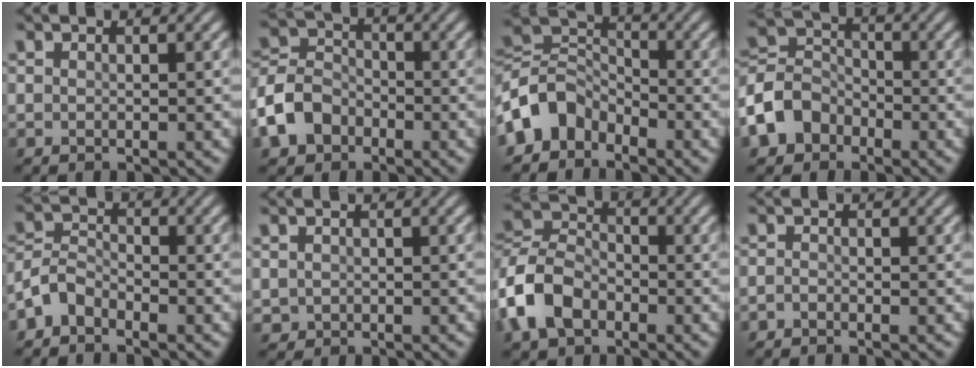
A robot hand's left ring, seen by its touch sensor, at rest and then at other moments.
{"total": 5.7, "force": [-2.8, 4.2, 2.7], "torque": [-0.060, 0.007, -0.068]}
{"total": 5.4, "force": [-3.2, 3.7, 2.2], "torque": [-0.036, 0.009, -0.077]}
{"total": 5.6, "force": [-2.8, 4.3, 2.2], "torque": [-0.047, 0.010, -0.072]}
{"total": 2.8, "force": [-2.1, 1.6, 1.2], "torque": [-0.025, 0.008, -0.053]}
{"total": 0.9, "force": [0.0, 0.9, 0.1], "torque": [0.000, -0.005, 0.001]}
{"total": 7.2, "force": [-3.3, 5.1, 3.9], "torque": [-0.083, 0.007, -0.084]}
{"total": 0.6, "force": [-0.6, 0.2, 0.2], "torque": [-0.003, -0.002, -0.013]}